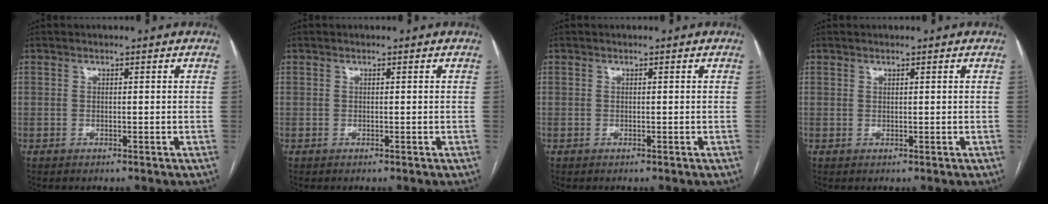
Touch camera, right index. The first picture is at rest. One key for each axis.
{"total": 0.0}
{"total": 0.0}
{"total": 0.0}